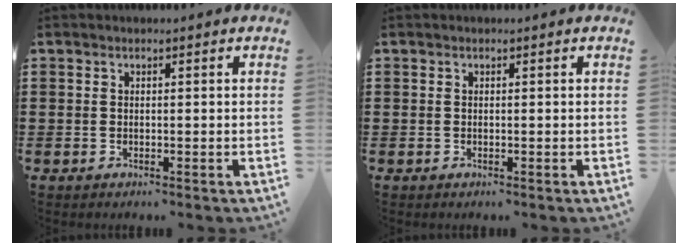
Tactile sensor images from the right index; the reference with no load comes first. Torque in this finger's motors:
{"motor_torque": [-0.60, 0.81, -0.01, -0.01]}